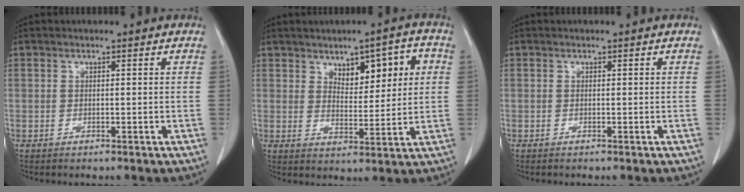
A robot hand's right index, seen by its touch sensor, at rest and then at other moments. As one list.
[{"total": 8.0, "force": [3.1, 3.3, 6.7], "torque": [-0.087, 0.015, 0.050]}, {"total": 0.0}]